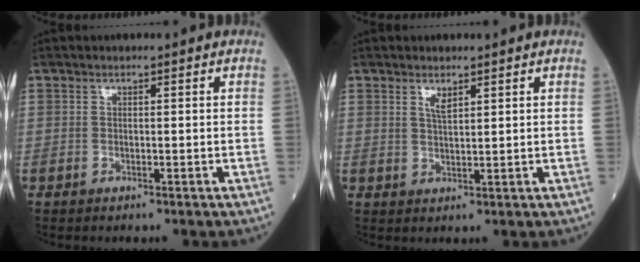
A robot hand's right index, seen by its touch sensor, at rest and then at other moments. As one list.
[{"total": 1.9, "force": [1.3, 0.5, 1.4], "torque": [-0.028, -0.004, 0.027]}]